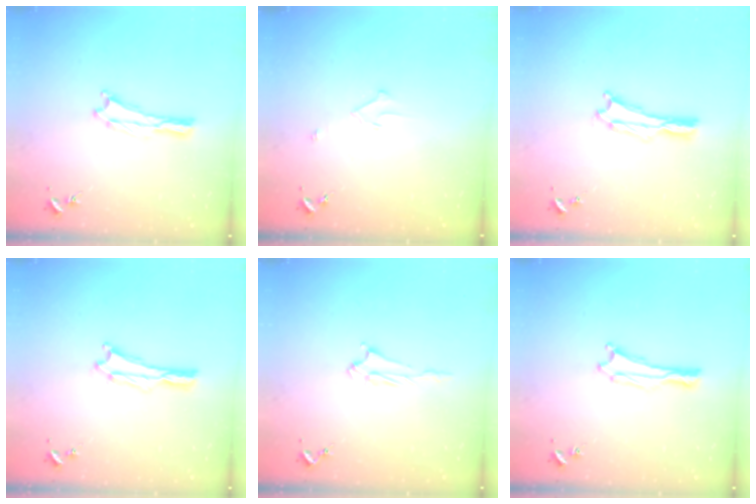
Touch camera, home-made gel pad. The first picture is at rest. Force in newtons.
{"total": 2.2, "press": 2.2, "slide": 0.2}
{"total": 0.8, "press": 0.7, "slide": 0.2}
{"total": 0.5, "press": 0.5, "slide": 0.2}
{"total": 3.2, "press": 3.2, "slide": 0.5}
{"total": 0.6, "press": 0.6, "slide": 0.1}